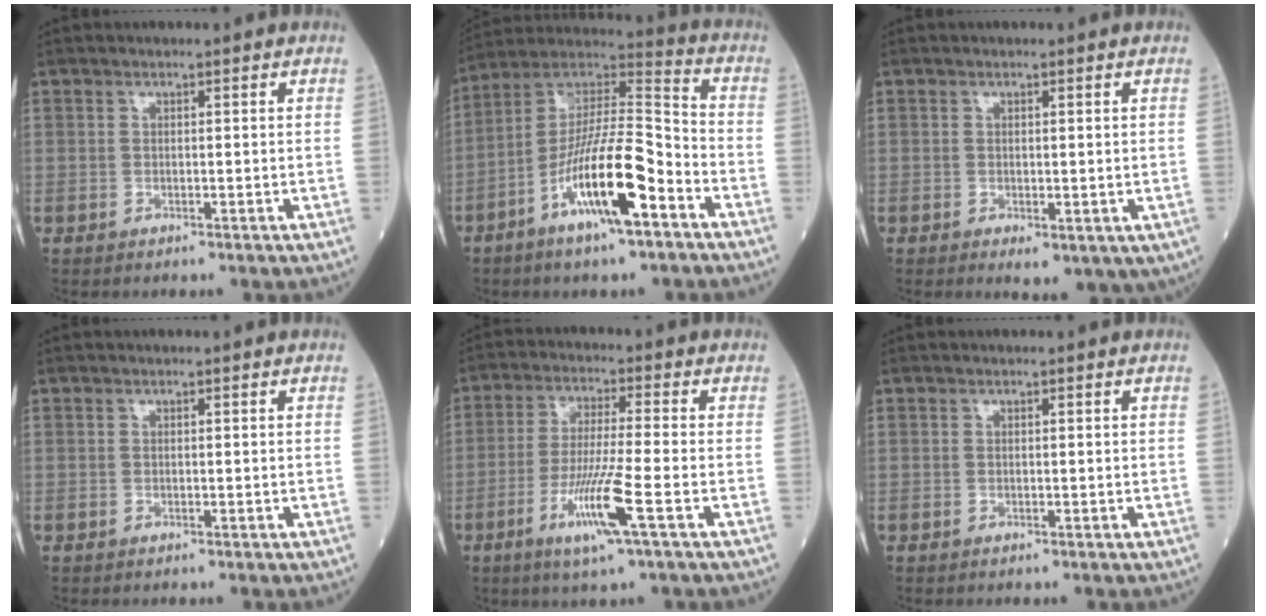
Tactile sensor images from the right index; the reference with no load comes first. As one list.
[{"total": 16.5, "force": [-7.2, 2.7, 14.6], "torque": [-0.274, 0.003, -0.126]}, {"total": 5.1, "force": [-1.7, 2.3, 4.2], "torque": [-0.048, -0.013, -0.014]}, {"total": 0.0}, {"total": 9.7, "force": [-4.0, -0.7, 8.8], "torque": [-0.174, -0.019, -0.077]}, {"total": 0.0}]